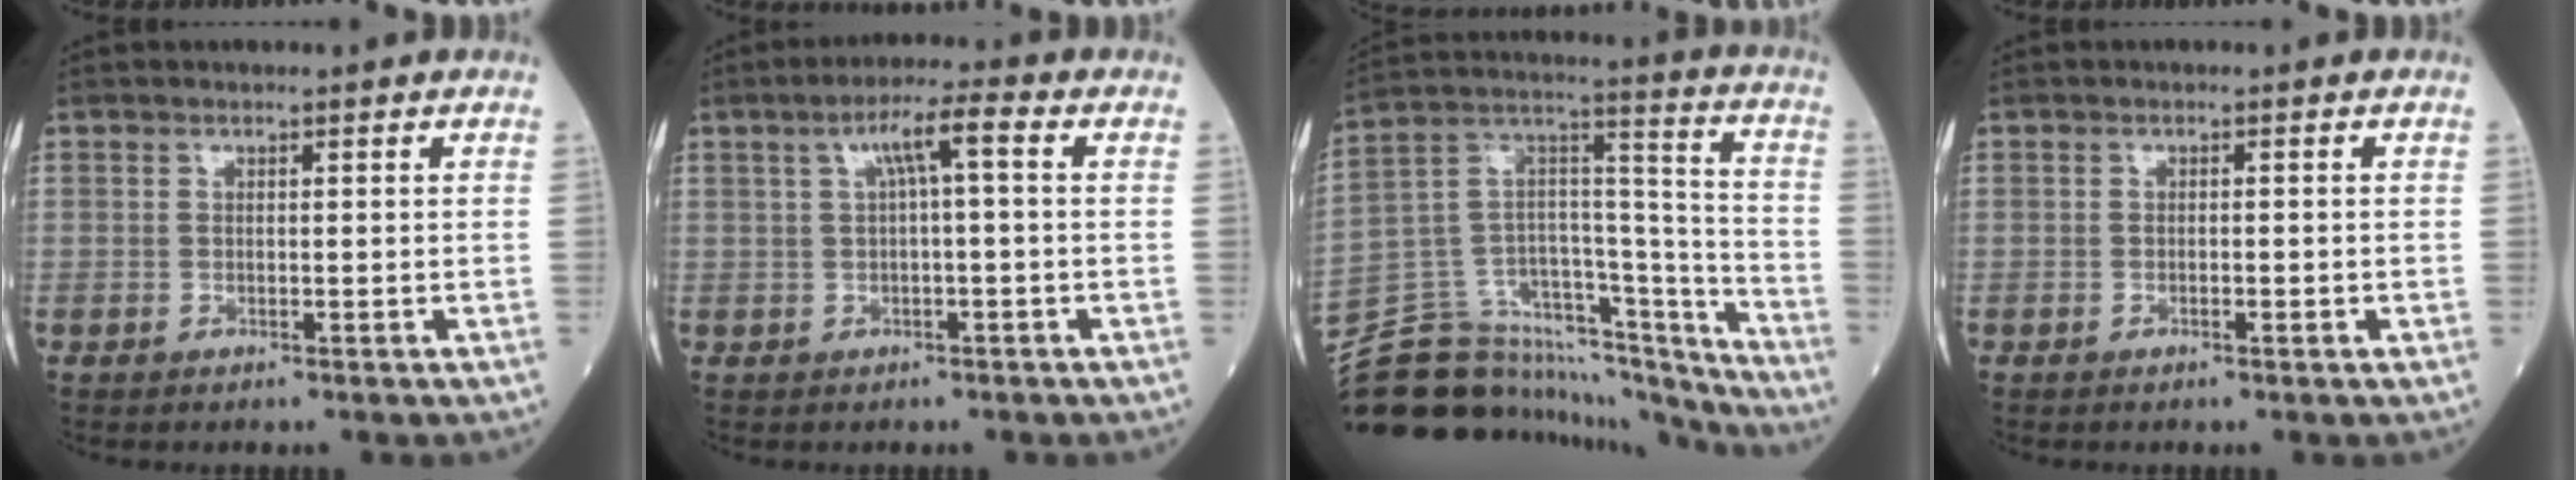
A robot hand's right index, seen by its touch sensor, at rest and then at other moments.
{"total": 4.9, "force": [1.1, 0.3, 4.7], "torque": [-0.084, 0.018, 0.020]}
{"total": 27.9, "force": [-25.8, 7.1, 8.1], "torque": [-0.150, 0.055, -0.393]}
{"total": 1.0, "force": [-0.4, 0.2, 0.9], "torque": [-0.018, 0.000, -0.007]}